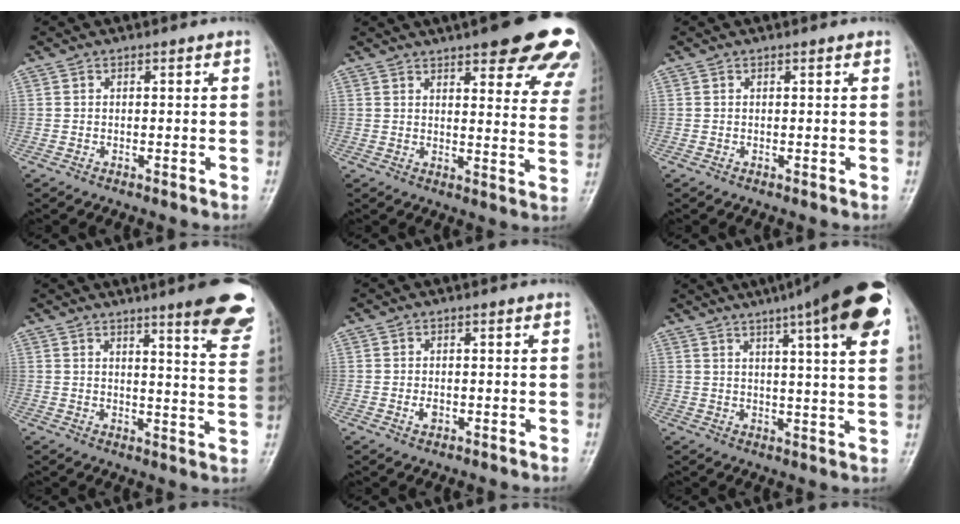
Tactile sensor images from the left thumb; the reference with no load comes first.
{"total": 22.7, "force": [15.6, 6.1, 15.3], "torque": [-0.162, -0.047, 0.174]}
{"total": 0.6, "force": [0.4, 0.1, 0.4], "torque": [-0.005, 0.001, 0.003]}
{"total": 14.1, "force": [9.6, 2.2, 10.1], "torque": [-0.096, -0.053, 0.108]}
{"total": 1.4, "force": [-0.3, 0.9, 1.0], "torque": [-0.014, 0.000, -0.003]}
{"total": 20.2, "force": [11.0, 3.6, 16.6], "torque": [-0.224, -0.011, 0.140]}